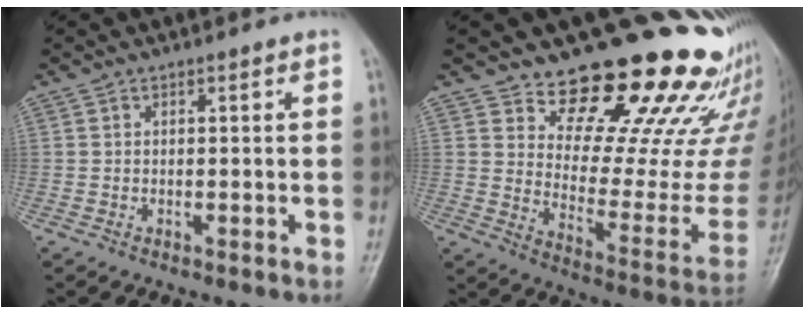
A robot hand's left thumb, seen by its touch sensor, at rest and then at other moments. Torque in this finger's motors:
{"motor_torque": [0.46, 0.36, 1.32, -1.46, -0.01]}